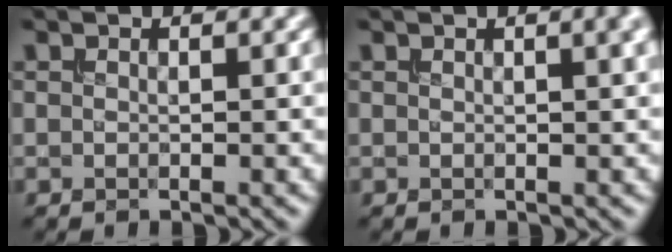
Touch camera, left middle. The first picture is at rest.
{"total": 2.5, "force": [1.1, 0.8, 2.1], "torque": [-0.015, 0.005, 0.012]}